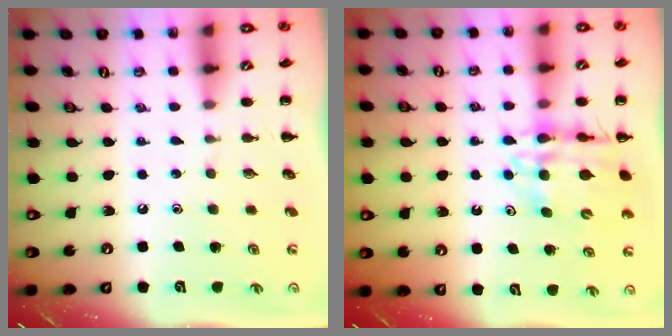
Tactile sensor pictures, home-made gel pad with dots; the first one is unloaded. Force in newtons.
{"total": 12.1, "press": 11.6, "slide": 3.5}